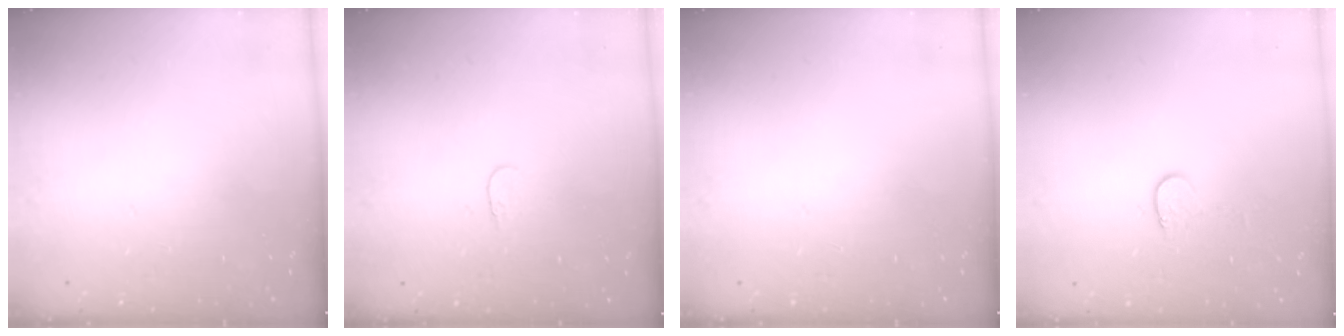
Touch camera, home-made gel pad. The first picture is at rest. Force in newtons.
{"total": 3.8, "press": 3.8, "slide": 0.3}
{"total": 0.0}
{"total": 5.6, "press": 5.6, "slide": 0.5}